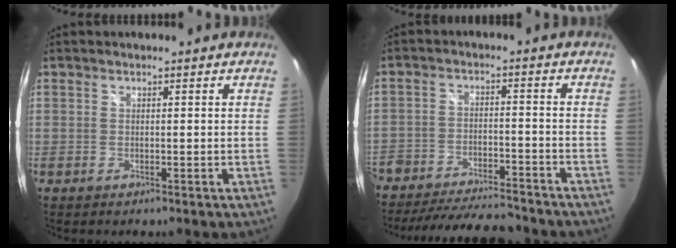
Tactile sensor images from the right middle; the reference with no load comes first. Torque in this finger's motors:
{"motor_torque": [1.08, -1.06, 0.18, 0.09]}